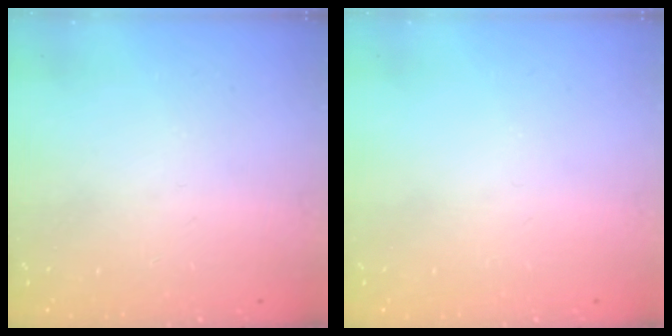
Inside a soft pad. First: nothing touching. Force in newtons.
{"total": 0.0}